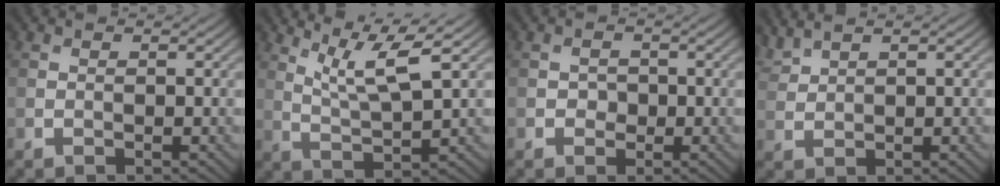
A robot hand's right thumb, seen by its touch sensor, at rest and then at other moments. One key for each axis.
{"total": 7.0, "fx": 4.1, "fy": 1.1, "fz": 5.6, "tx": -0.114, "ty": -0.001, "tz": 0.086}
{"total": 1.5, "fx": -0.3, "fy": 1.4, "fz": 0.5, "tx": -0.006, "ty": -0.004, "tz": -0.009}
{"total": 2.6, "fx": 2.3, "fy": 0.3, "fz": 1.0, "tx": -0.028, "ty": 0.010, "tz": 0.056}